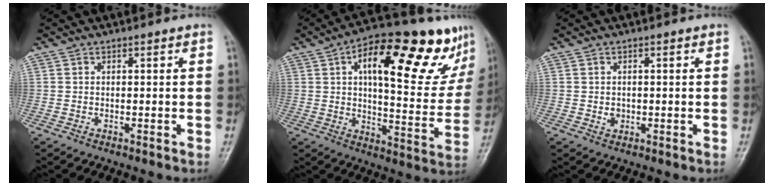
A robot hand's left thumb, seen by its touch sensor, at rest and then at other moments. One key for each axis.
{"total": 25.5, "fx": 12.5, "fy": 9.2, "fz": 20.3, "tx": -0.241, "ty": -0.012, "tz": 0.182}
{"total": 1.8, "fx": -0.2, "fy": 1.6, "fz": 0.9, "tx": -0.003, "ty": 0.002, "tz": 0.000}